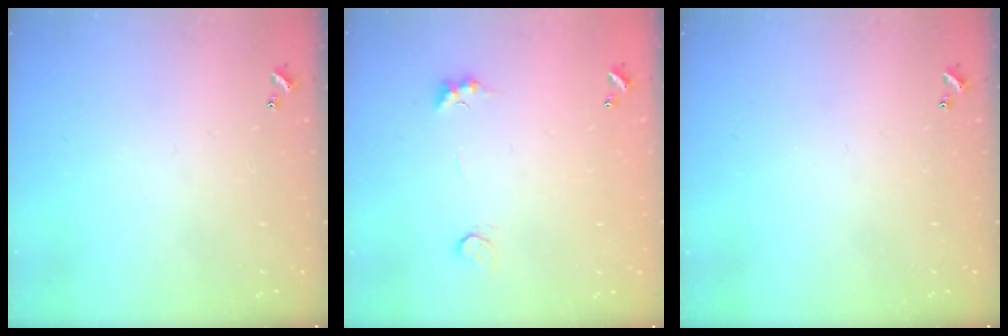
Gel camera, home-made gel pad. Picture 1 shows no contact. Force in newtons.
{"total": 2.7, "press": 2.6, "slide": 0.8}
{"total": 0.0}